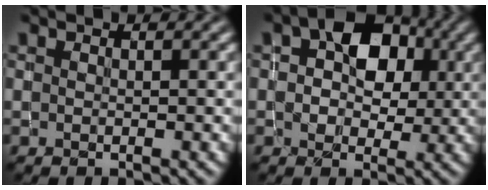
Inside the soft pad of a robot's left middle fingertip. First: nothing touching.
{"total": 6.7, "force": [1.4, 4.7, 4.6], "torque": [-0.073, 0.010, 0.008]}